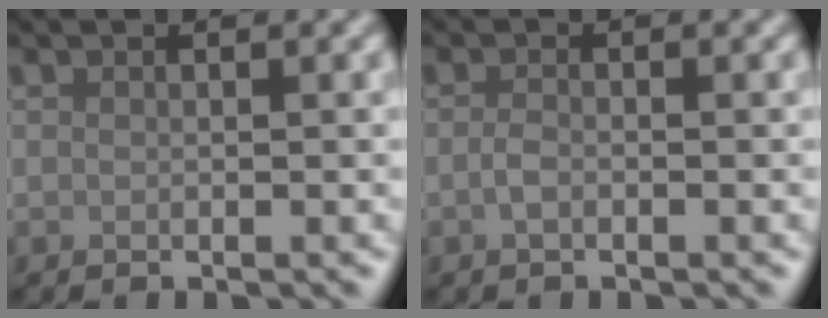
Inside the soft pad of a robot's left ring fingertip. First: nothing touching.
{"total": 1.1, "force": [-0.4, 0.5, 0.9], "torque": [-0.021, -0.001, -0.011]}